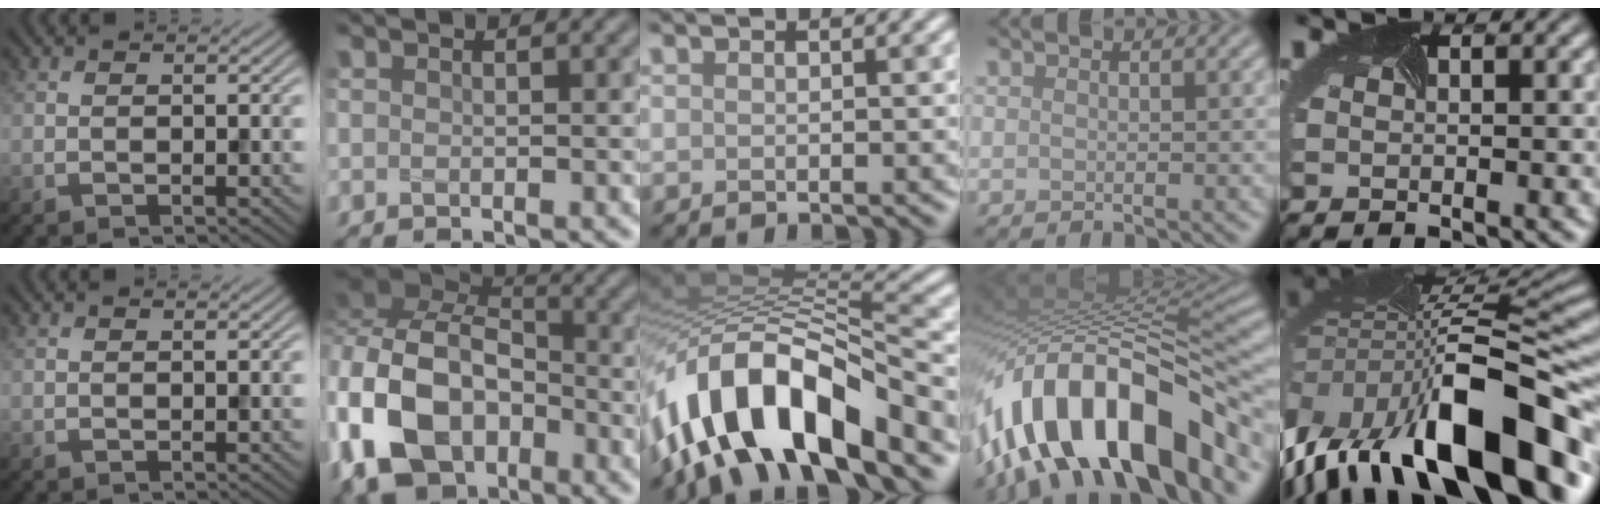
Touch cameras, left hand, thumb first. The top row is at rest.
{"index": {"total": 14.3, "force": [-5.7, 9.9, 8.6], "torque": [-0.205, -0.013, -0.108]}, "middle": {"total": 12.7, "force": [-6.5, 5.4, 9.5], "torque": [-0.152, 0.011, -0.115]}, "ring": {"total": 16.3, "force": [-8.0, 7.2, 12.2], "torque": [-0.203, 0.026, -0.148]}, "little": {"total": 18.5, "force": [-7.5, 8.1, 14.9], "torque": [-0.266, -0.032, -0.113]}}